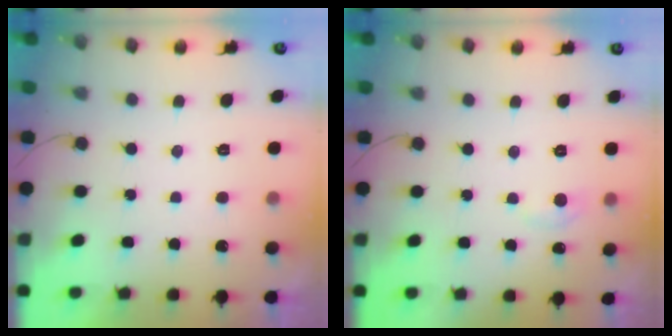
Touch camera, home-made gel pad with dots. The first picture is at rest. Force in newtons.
{"total": 5.8, "press": 5.8, "slide": 0.7}